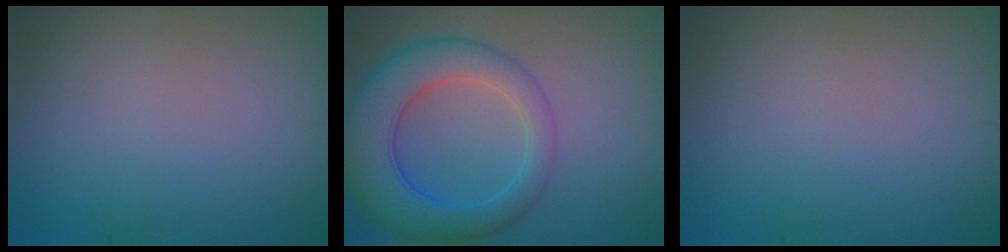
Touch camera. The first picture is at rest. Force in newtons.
{"total": 7.2, "press": 7.2, "slide": 0.3}
{"total": 0.0}